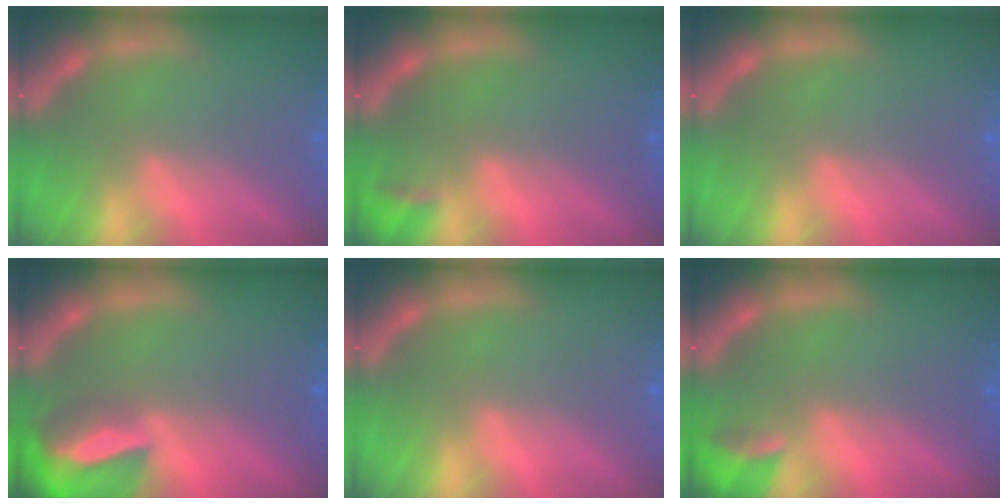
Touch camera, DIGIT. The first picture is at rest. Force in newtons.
{"total": 1.4}
{"total": 0.0}
{"total": 7.9}
{"total": 0.0}
{"total": 2.4}